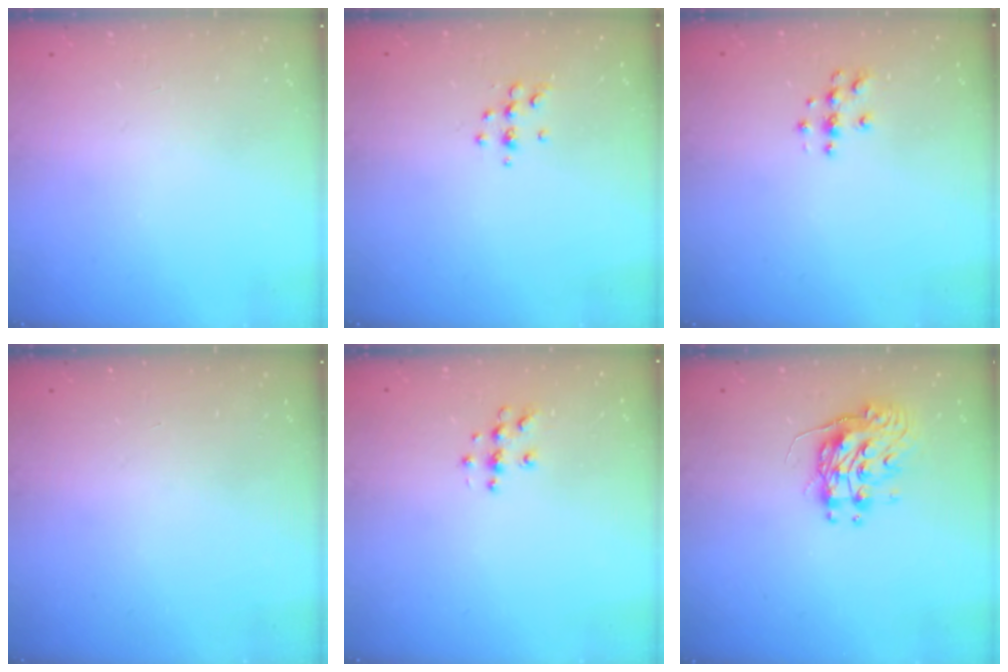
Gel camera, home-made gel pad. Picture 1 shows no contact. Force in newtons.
{"total": 5.0, "press": 4.8, "slide": 1.4}
{"total": 3.9, "press": 3.8, "slide": 0.4}
{"total": 0.0}
{"total": 5.4, "press": 5.4, "slide": 0.6}
{"total": 9.6, "press": 9.6, "slide": 0.4}